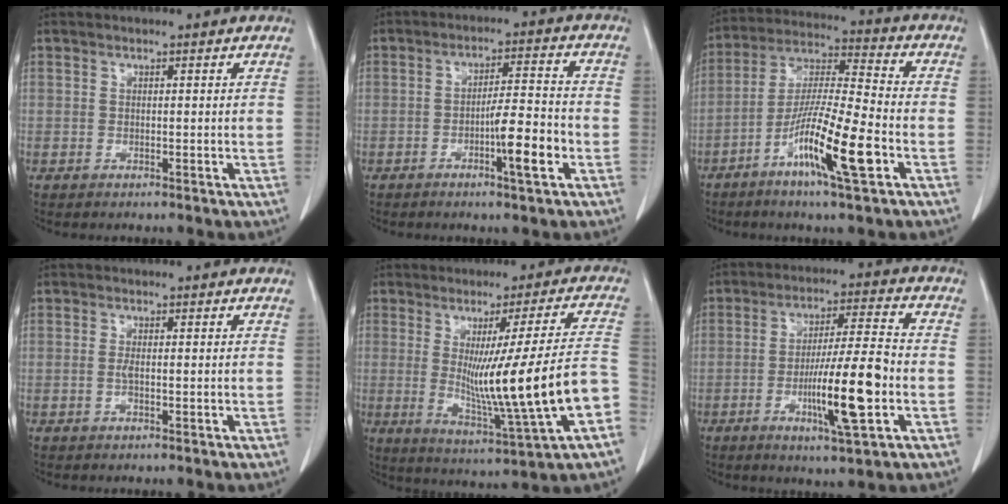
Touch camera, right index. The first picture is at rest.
{"total": 7.4, "force": [-2.9, 0.5, 6.8], "torque": [-0.108, 0.005, -0.047]}
{"total": 14.1, "force": [-6.1, 0.7, 12.7], "torque": [-0.239, -0.010, -0.111]}
{"total": 0.8, "force": [-0.2, 0.3, 0.7], "torque": [-0.016, 0.000, -0.003]}
{"total": 17.0, "force": [-3.0, -0.8, 16.7], "torque": [-0.250, -0.011, -0.037]}
{"total": 12.6, "force": [-3.5, 0.7, 12.1], "torque": [-0.208, -0.004, -0.059]}